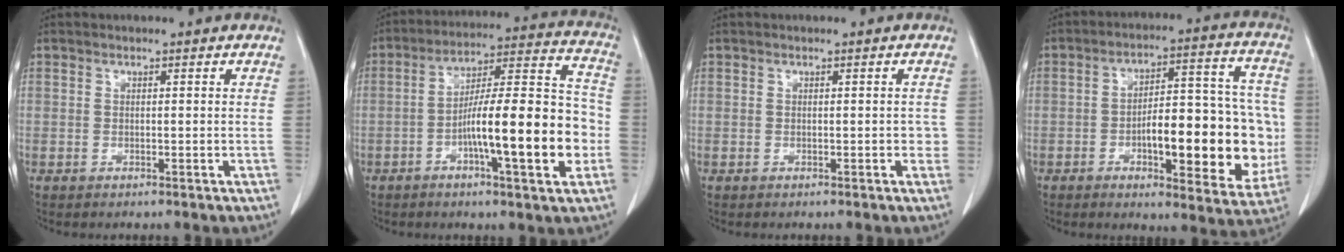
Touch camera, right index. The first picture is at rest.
{"total": 17.6, "force": [-4.4, 2.6, 16.9], "torque": [-0.264, 0.016, -0.068]}
{"total": 1.2, "force": [-0.2, 0.8, 0.9], "torque": [-0.004, 0.003, -0.001]}
{"total": 18.6, "force": [-3.4, 6.2, 17.2], "torque": [-0.205, 0.031, -0.038]}